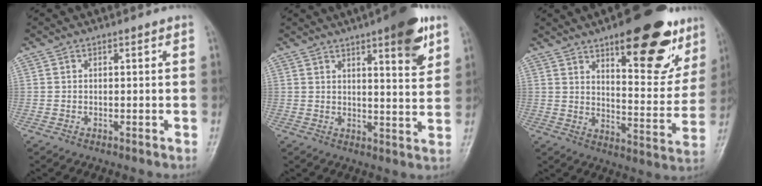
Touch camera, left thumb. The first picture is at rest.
{"total": 11.2, "force": [6.2, 2.8, 8.8], "torque": [-0.101, -0.028, 0.079]}
{"total": 22.3, "force": [12.9, 8.2, 16.2], "torque": [-0.168, -0.052, 0.184]}